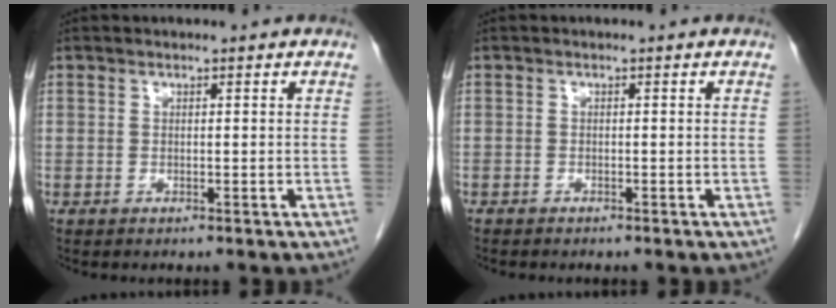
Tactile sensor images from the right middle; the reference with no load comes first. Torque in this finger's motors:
{"motor_torque": [0.99, -1.15, 0.42, 0.06]}